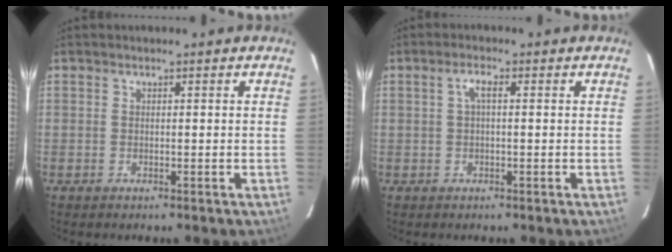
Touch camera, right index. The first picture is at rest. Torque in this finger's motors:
{"motor_torque": [0.40, 0.11, 0.17, 0.04]}